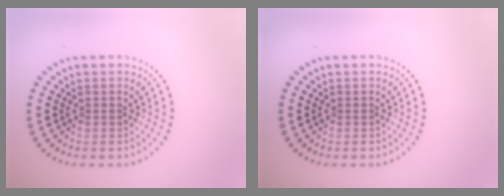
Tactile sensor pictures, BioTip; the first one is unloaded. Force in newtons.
{"total": 0.0}